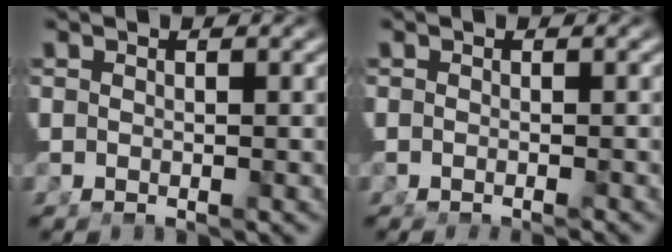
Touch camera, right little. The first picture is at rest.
{"total": 1.4, "force": [-1.4, 0.0, 0.4], "torque": [-0.004, -0.002, -0.019]}